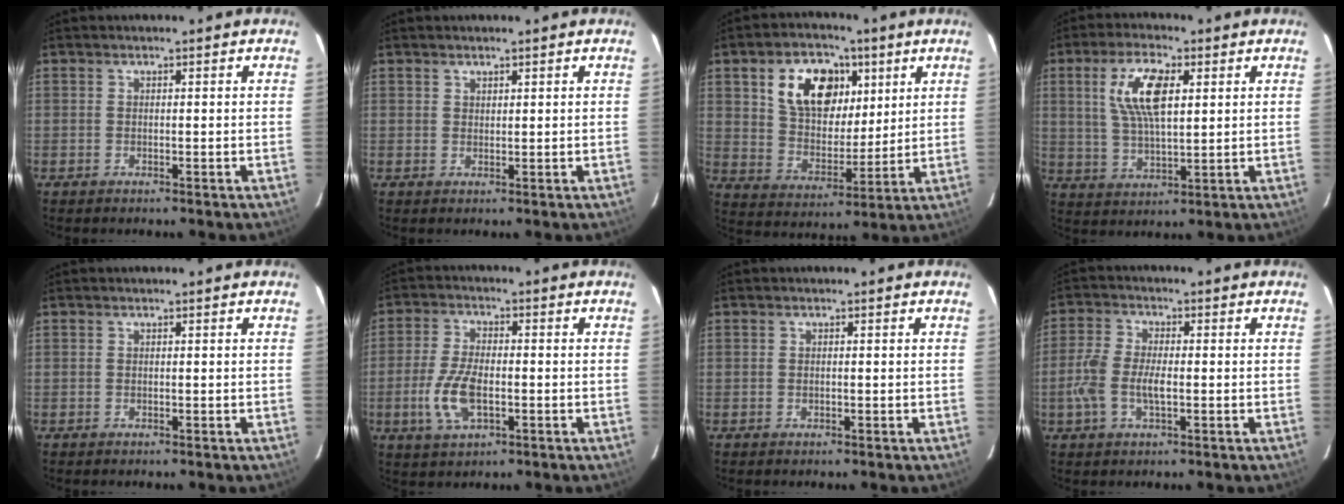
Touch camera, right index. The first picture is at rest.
{"total": 1.0, "force": [0.8, 0.5, 0.1], "torque": [-0.001, 0.003, 0.015]}
{"total": 15.0, "force": [6.3, 9.6, 9.6], "torque": [-0.177, 0.025, 0.119]}
{"total": 10.3, "force": [3.2, 3.9, 8.9], "torque": [-0.177, 0.010, 0.065]}
{"total": 0.0}
{"total": 8.9, "force": [-2.4, 4.1, 7.5], "torque": [-0.164, -0.004, -0.043]}
{"total": 0.7, "force": [-0.1, 0.6, 0.4], "torque": [-0.007, 0.000, -0.001]}
{"total": 6.8, "force": [-1.6, 3.0, 5.9], "torque": [-0.134, 0.003, -0.031]}